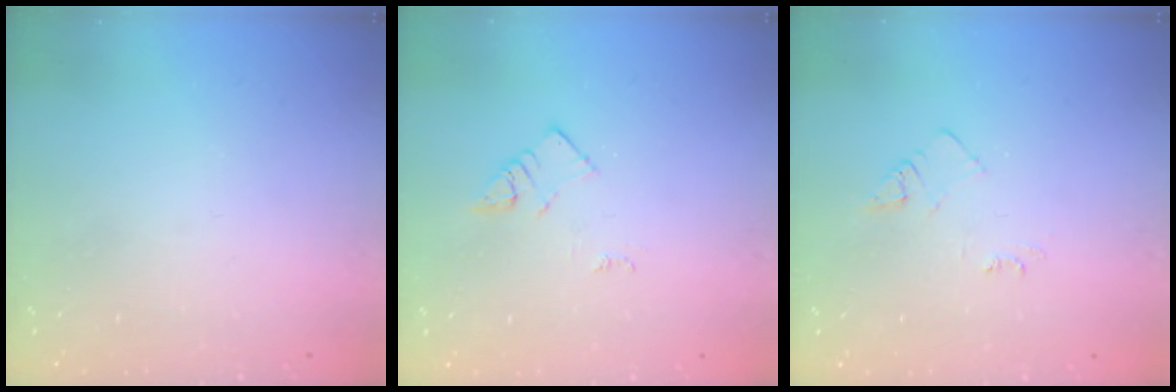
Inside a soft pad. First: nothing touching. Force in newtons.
{"total": 2.7, "press": 2.6, "slide": 0.4}
{"total": 3.8, "press": 3.8, "slide": 0.5}